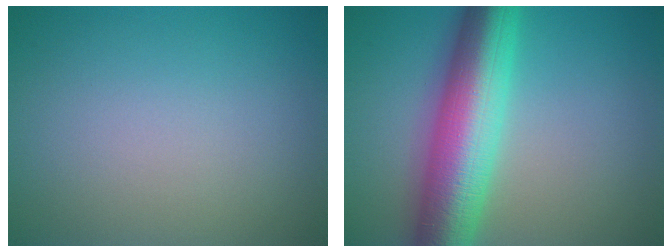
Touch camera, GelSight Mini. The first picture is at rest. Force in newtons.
{"total": 10.5, "press": 10.5, "slide": 0.0}